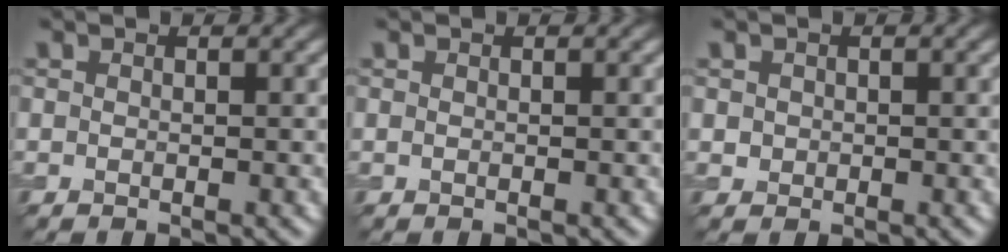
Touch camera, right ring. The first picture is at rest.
{"total": 0.0}
{"total": 0.8, "force": [0.1, 0.8, 0.2], "torque": [0.001, -0.002, 0.002]}